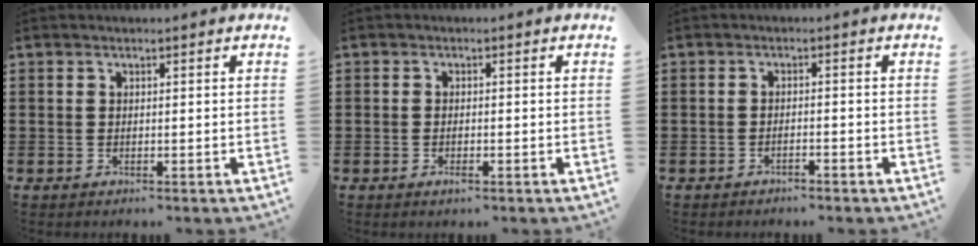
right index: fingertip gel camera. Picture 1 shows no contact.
{"total": 1.1, "force": [-0.6, 0.2, 0.9], "torque": [-0.020, -0.007, -0.008]}
{"total": 1.3, "force": [-1.3, 0.0, 0.3], "torque": [-0.009, 0.000, -0.025]}